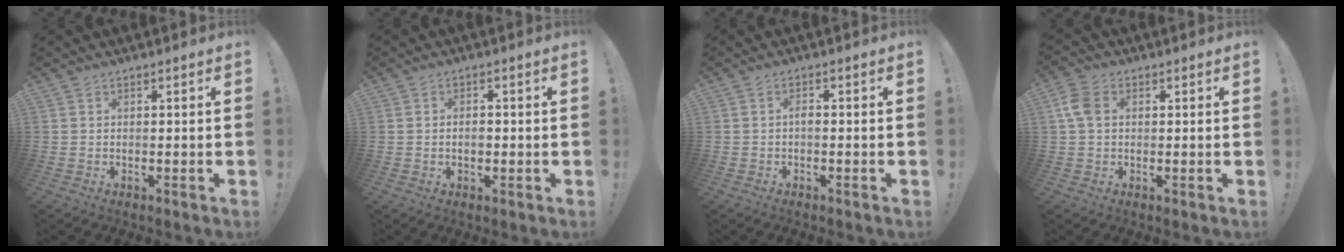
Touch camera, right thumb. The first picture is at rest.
{"total": 2.4, "force": [-0.8, 1.5, 1.7], "torque": [-0.020, 0.003, -0.017]}
{"total": 1.3, "force": [-0.7, 0.5, 1.0], "torque": [-0.028, 0.007, -0.013]}
{"total": 6.4, "force": [1.2, 4.5, 4.3], "torque": [-0.086, 0.012, 0.028]}